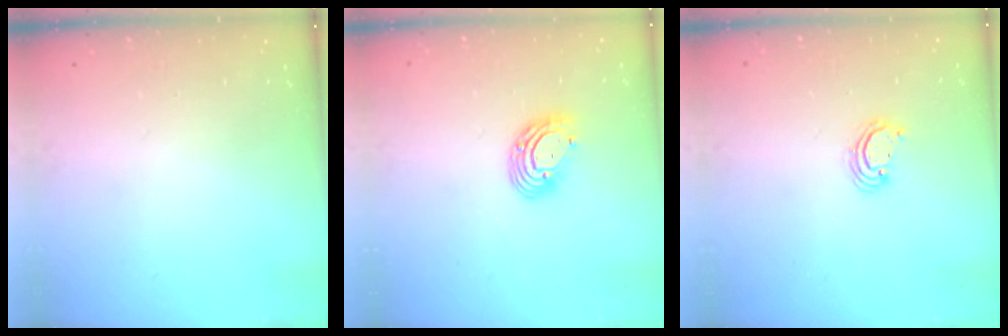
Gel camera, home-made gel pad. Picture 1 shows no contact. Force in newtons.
{"total": 9.6, "press": 9.4, "slide": 1.9}
{"total": 2.4, "press": 2.4, "slide": 0.1}